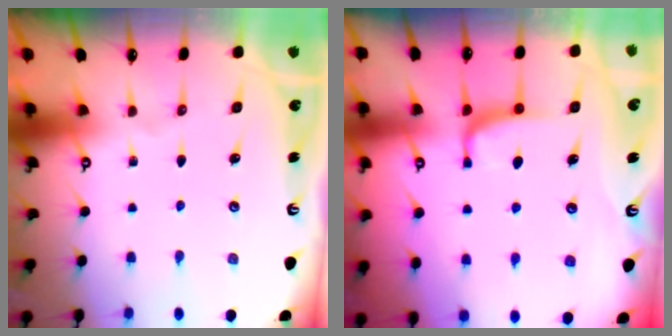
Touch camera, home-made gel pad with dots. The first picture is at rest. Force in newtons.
{"total": 1.6, "press": 1.5, "slide": 0.5}